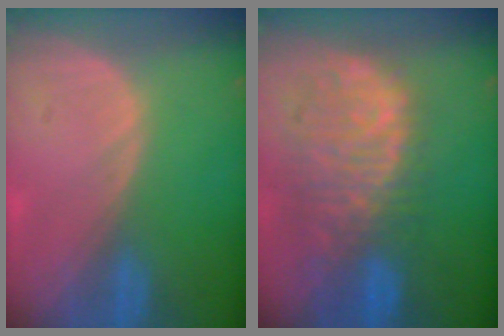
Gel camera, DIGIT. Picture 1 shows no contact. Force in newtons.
{"total": 11.4, "press": 9.6, "slide": 6.1}